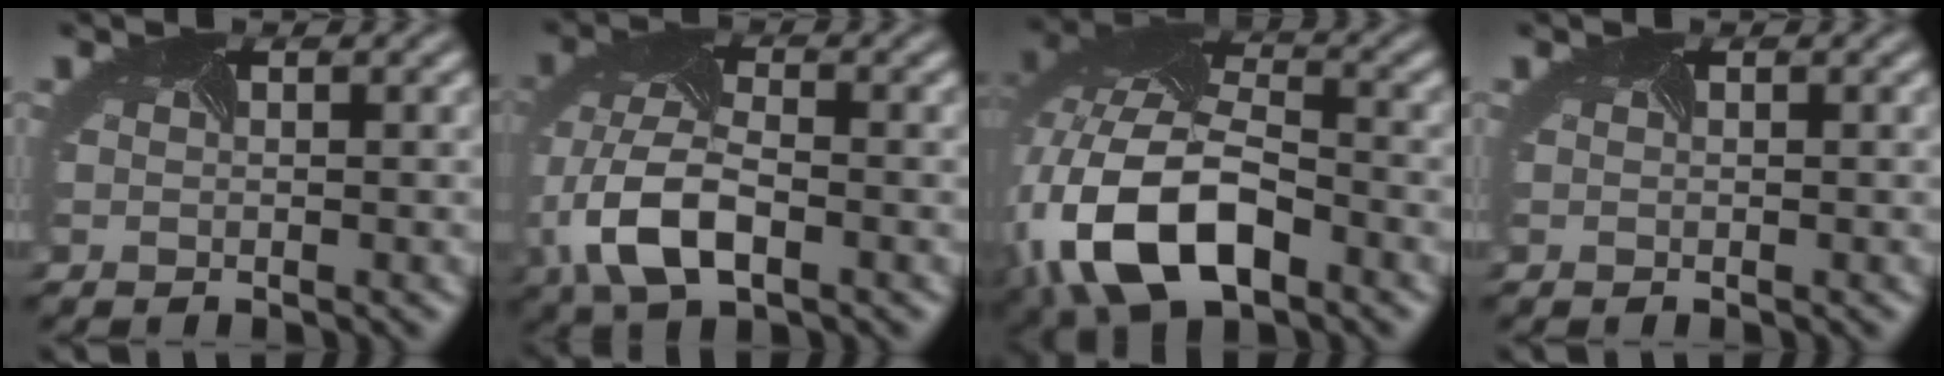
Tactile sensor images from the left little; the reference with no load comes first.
{"total": 7.4, "force": [-2.5, 4.0, 5.7], "torque": [-0.141, -0.012, -0.052]}
{"total": 14.3, "force": [-5.0, 8.2, 10.5], "torque": [-0.243, -0.034, -0.086]}
{"total": 0.0}